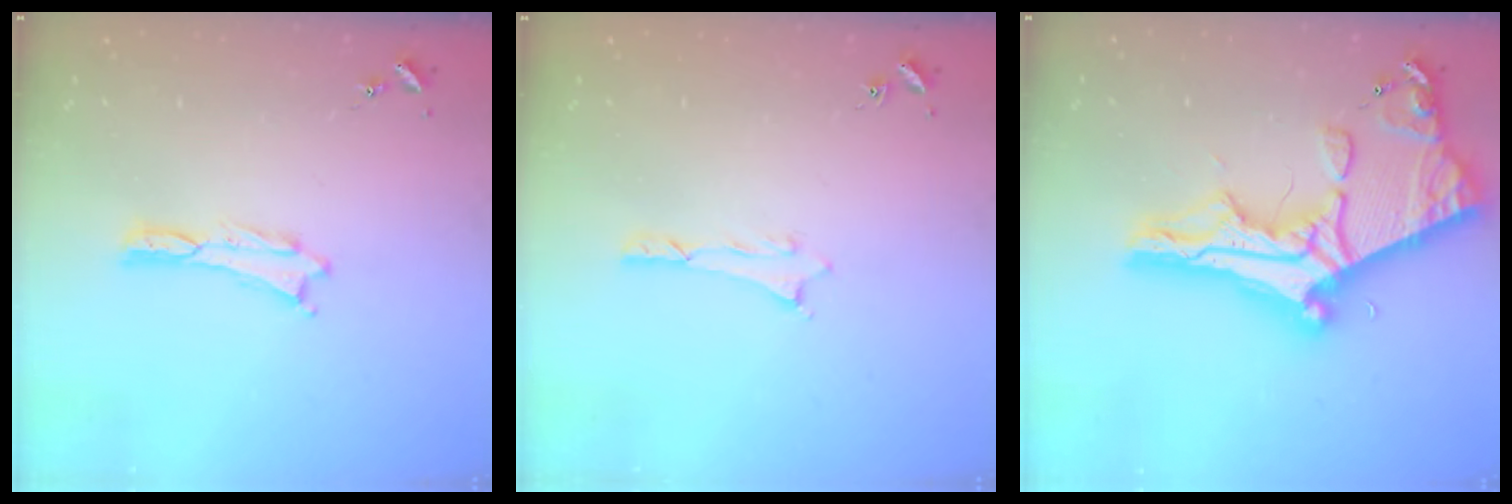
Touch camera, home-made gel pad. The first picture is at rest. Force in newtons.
{"total": 0.6, "press": 0.5, "slide": 0.2}
{"total": 14.3, "press": 14.3, "slide": 1.2}